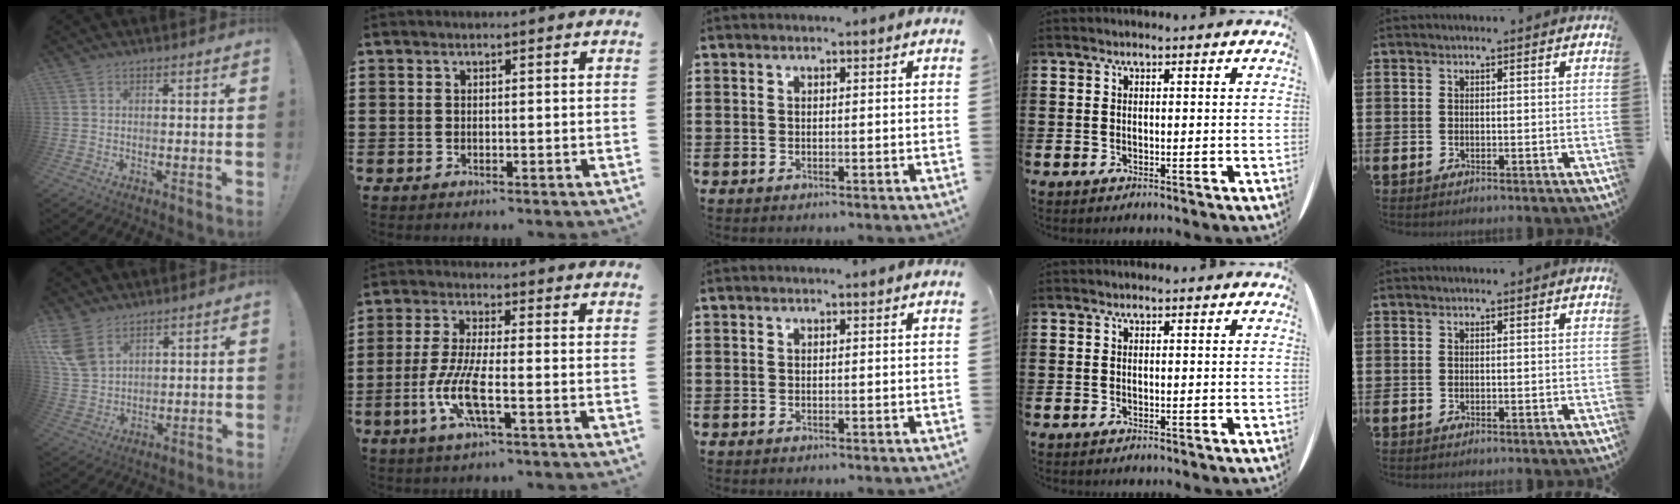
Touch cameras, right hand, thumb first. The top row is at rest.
{"thumb": {"total": 9.0, "force": [5.4, 5.5, 4.7], "torque": [-0.098, -0.017, 0.110]}, "index": {"total": 8.1, "force": [-2.8, 1.8, 7.4], "torque": [-0.163, -0.016, -0.058]}}